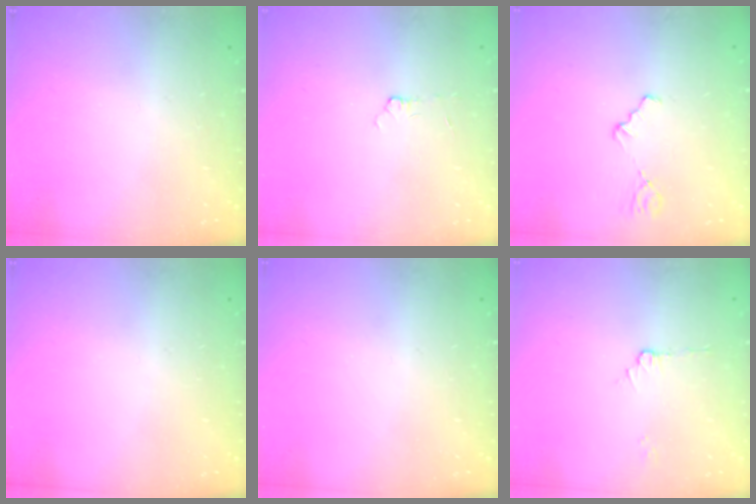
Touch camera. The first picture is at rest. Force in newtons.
{"total": 3.0, "press": 3.0, "slide": 0.2}
{"total": 1.7, "press": 1.6, "slide": 0.3}
{"total": 0.0}
{"total": 0.0}
{"total": 3.6, "press": 3.5, "slide": 0.4}